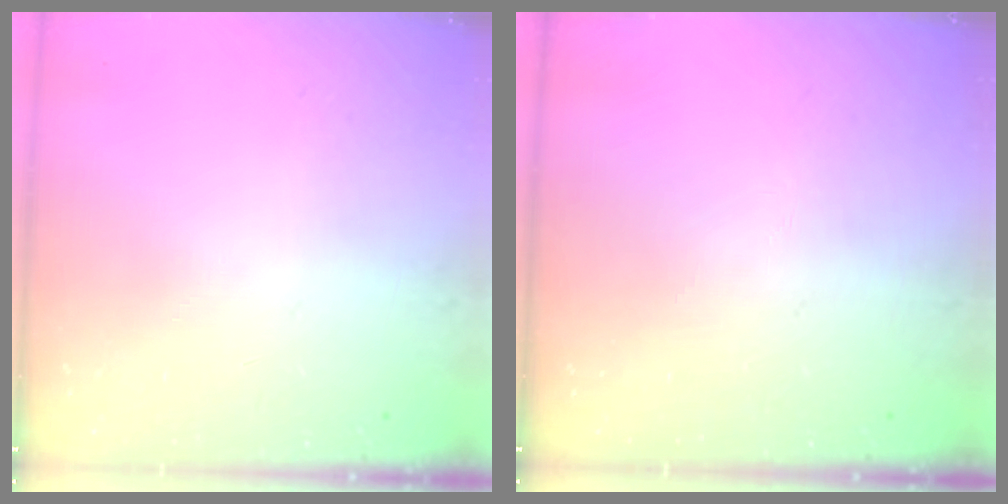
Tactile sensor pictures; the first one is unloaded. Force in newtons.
{"total": 0.0}